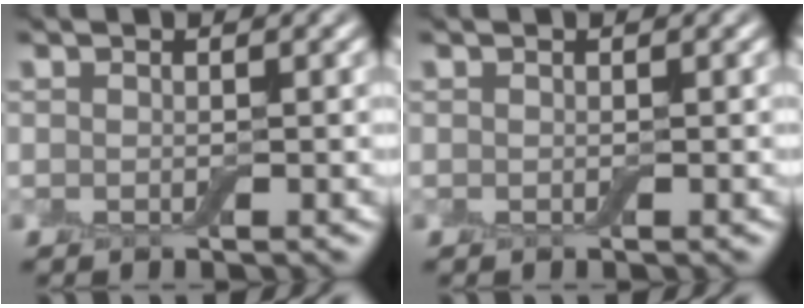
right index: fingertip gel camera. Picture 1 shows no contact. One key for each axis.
{"total": 0.0}